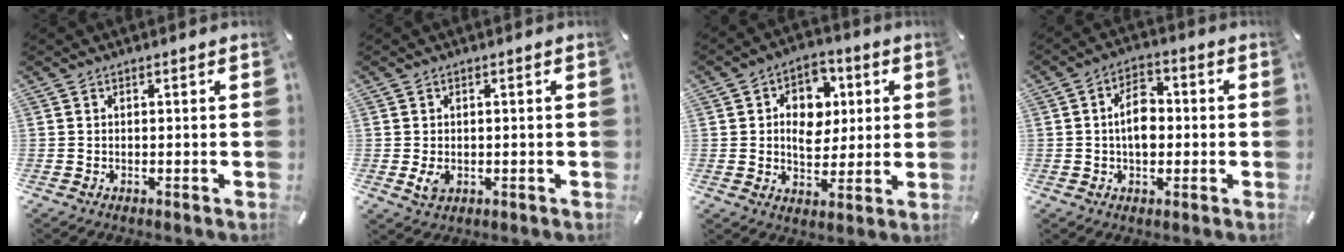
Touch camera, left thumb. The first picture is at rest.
{"total": 2.7, "force": [-0.4, 2.0, 1.7], "torque": [-0.028, -0.004, -0.008]}
{"total": 10.2, "force": [1.4, 8.3, 5.9], "torque": [-0.088, 0.010, 0.025]}
{"total": 8.0, "force": [-0.1, 5.3, 5.9], "torque": [-0.095, 0.005, -0.006]}